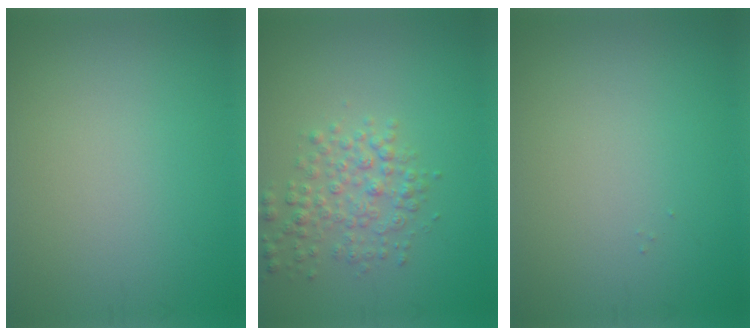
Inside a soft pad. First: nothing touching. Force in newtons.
{"total": 3.1, "press": 3.1, "slide": 0.1}
{"total": 0.0}